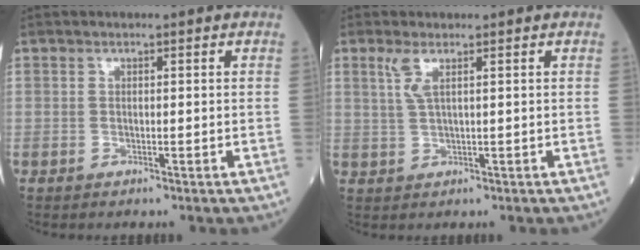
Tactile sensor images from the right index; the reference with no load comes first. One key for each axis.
{"total": 2.3, "fx": 1.1, "fy": 0.1, "fz": 2.0, "tx": -0.054, "ty": 0.005, "tz": 0.028}